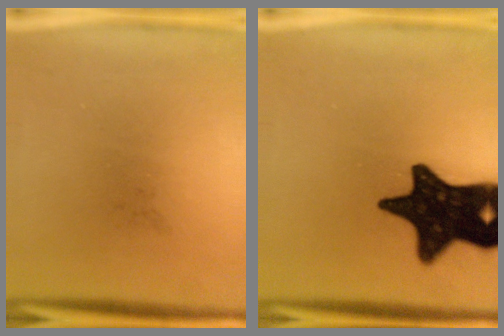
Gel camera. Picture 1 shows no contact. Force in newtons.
{"total": 18.4}